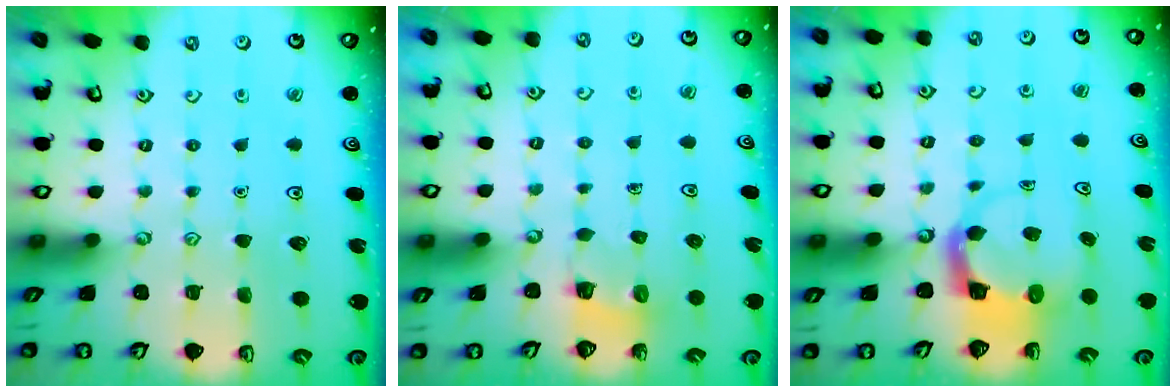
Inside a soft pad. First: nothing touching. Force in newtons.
{"total": 2.6, "press": 2.6, "slide": 0.3}
{"total": 3.6, "press": 3.6, "slide": 0.5}